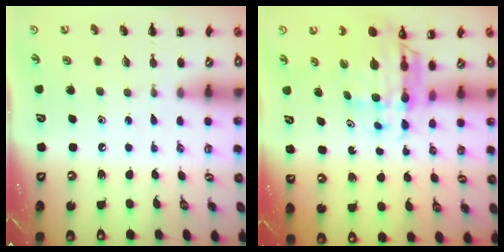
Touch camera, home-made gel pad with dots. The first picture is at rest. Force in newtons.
{"total": 8.6, "press": 8.2, "slide": 2.7}